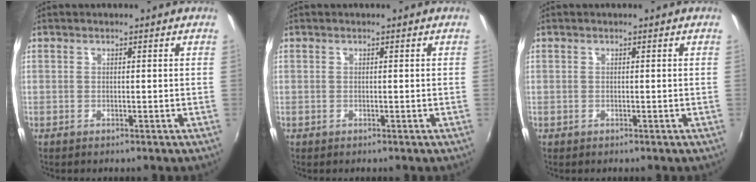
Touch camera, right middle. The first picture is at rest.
{"total": 1.0, "force": [0.4, -0.8, -0.3], "torque": [0.010, -0.003, 0.006]}
{"total": 0.9, "force": [0.4, -0.8, -0.3], "torque": [0.011, -0.003, 0.006]}